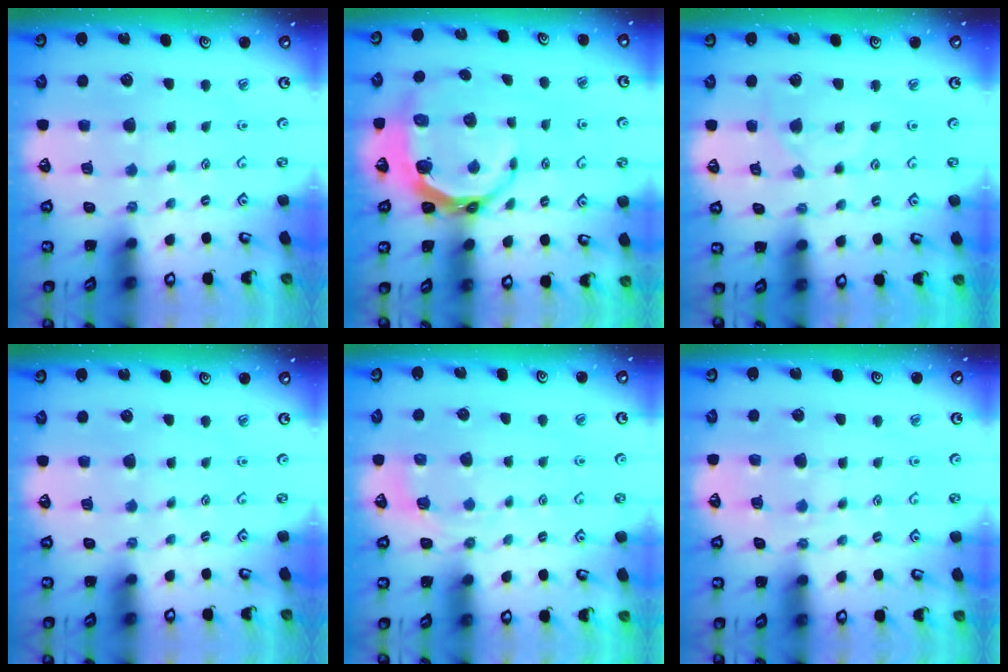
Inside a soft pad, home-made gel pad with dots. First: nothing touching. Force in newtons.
{"total": 7.8, "press": 6.7, "slide": 3.9}
{"total": 0.6, "press": 0.5, "slide": 0.2}
{"total": 0.0}
{"total": 2.3, "press": 1.7, "slide": 1.6}
{"total": 5.5, "press": 5.4, "slide": 0.6}